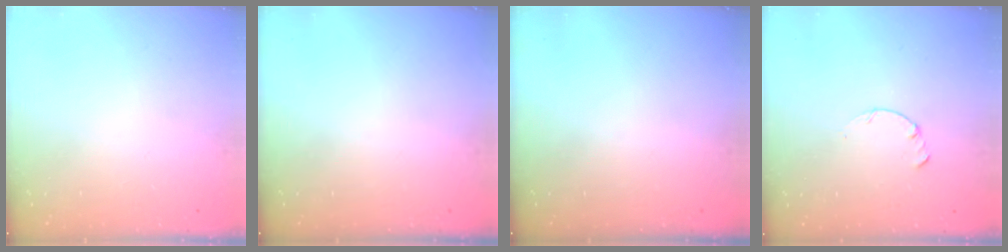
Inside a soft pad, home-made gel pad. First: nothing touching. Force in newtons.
{"total": 0.0}
{"total": 0.0}
{"total": 0.0}